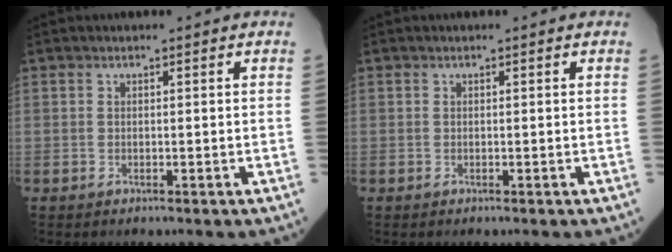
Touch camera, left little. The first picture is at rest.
{"total": 0.0}